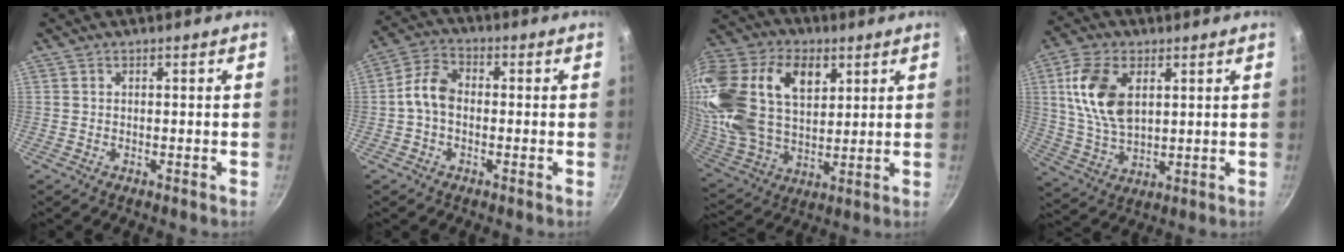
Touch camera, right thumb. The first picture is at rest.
{"total": 6.6, "force": [-0.7, 4.6, 4.7], "torque": [-0.082, 0.027, -0.026]}
{"total": 30.3, "force": [10.6, 19.6, 20.6], "torque": [-0.441, 0.023, 0.193]}
{"total": 13.4, "force": [3.7, 7.9, 10.1], "torque": [-0.185, -0.013, 0.076]}